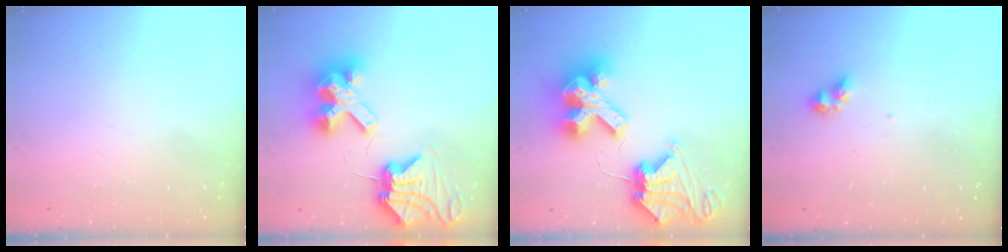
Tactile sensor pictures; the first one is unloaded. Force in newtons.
{"total": 14.5, "press": 14.4, "slide": 1.7}
{"total": 18.4, "press": 18.3, "slide": 2.4}
{"total": 4.7, "press": 4.7, "slide": 0.3}